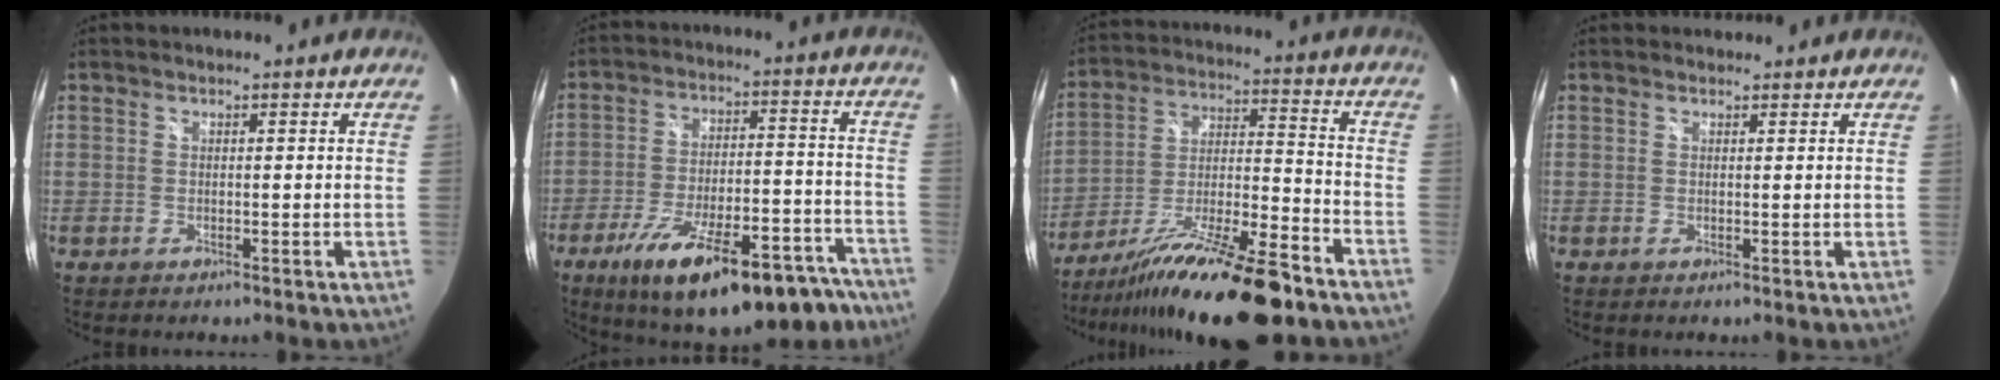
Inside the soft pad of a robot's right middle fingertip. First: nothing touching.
{"total": 24.9, "force": [-17.6, 8.3, 15.6], "torque": [-0.243, -0.015, -0.240]}
{"total": 20.6, "force": [-15.7, 2.6, 13.2], "torque": [-0.238, -0.030, -0.262]}
{"total": 1.0, "force": [0.8, 0.5, -0.1], "torque": [0.002, 0.005, 0.011]}